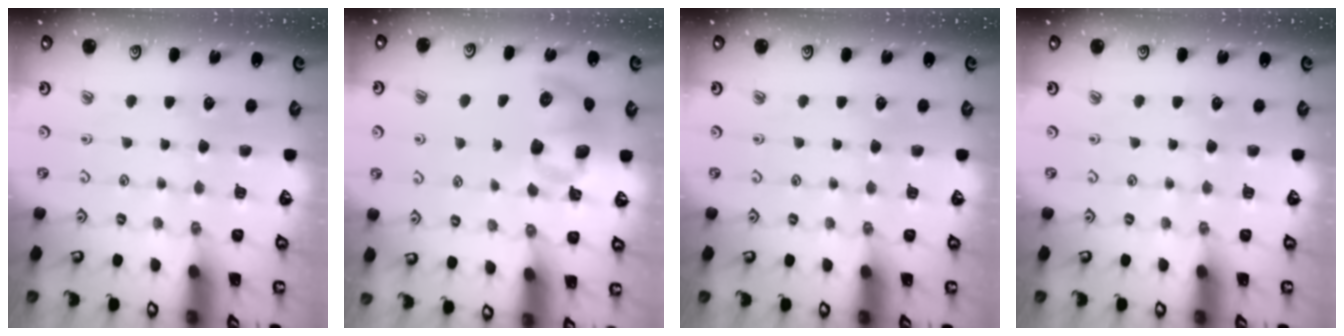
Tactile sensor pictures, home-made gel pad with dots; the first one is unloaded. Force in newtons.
{"total": 9.8, "press": 9.7, "slide": 1.8}
{"total": 0.0}
{"total": 0.0}